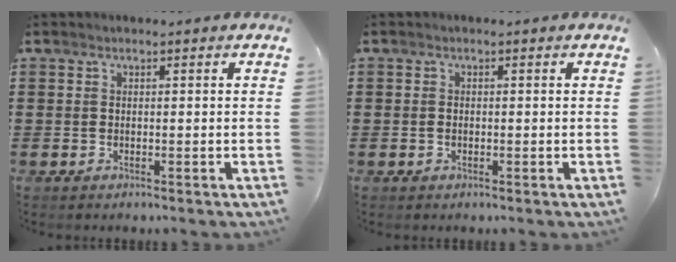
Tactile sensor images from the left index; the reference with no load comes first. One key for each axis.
{"total": 0.8, "fx": -0.2, "fy": 0.5, "fz": 0.6, "tx": -0.013, "ty": 0.002, "tz": -0.005}